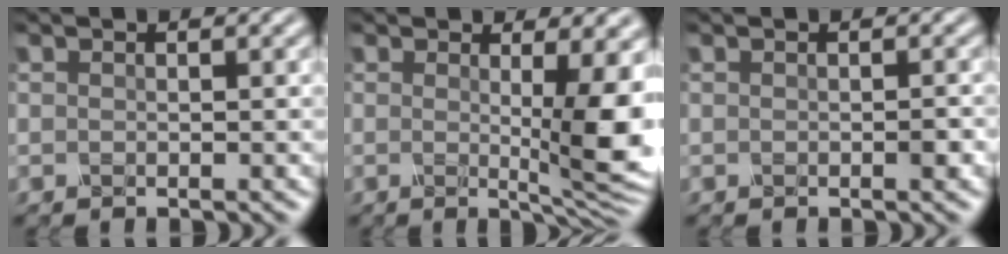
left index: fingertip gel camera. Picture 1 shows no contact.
{"total": 6.7, "force": [0.5, 1.5, 6.5], "torque": [-0.085, -0.012, 0.009]}
{"total": 0.5, "force": [-0.3, 0.2, 0.4], "torque": [-0.009, -0.003, -0.004]}